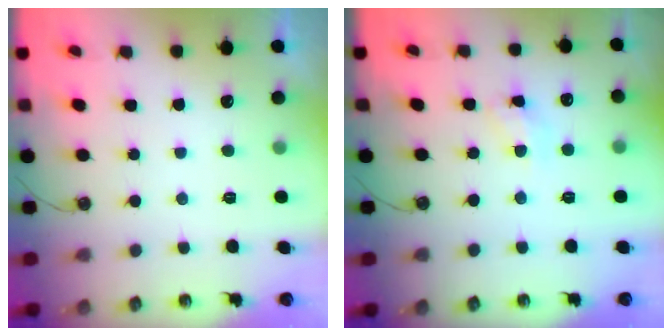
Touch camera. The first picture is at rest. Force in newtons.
{"total": 6.3, "press": 6.3, "slide": 0.4}